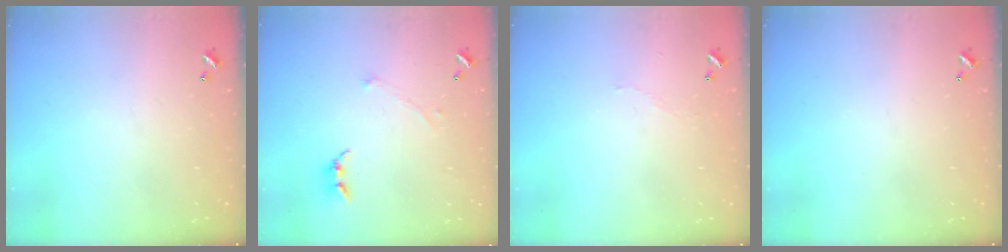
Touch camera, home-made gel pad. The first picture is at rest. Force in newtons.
{"total": 0.7, "press": 0.3, "slide": 0.6}
{"total": 2.8, "press": 2.8, "slide": 0.5}
{"total": 0.0}